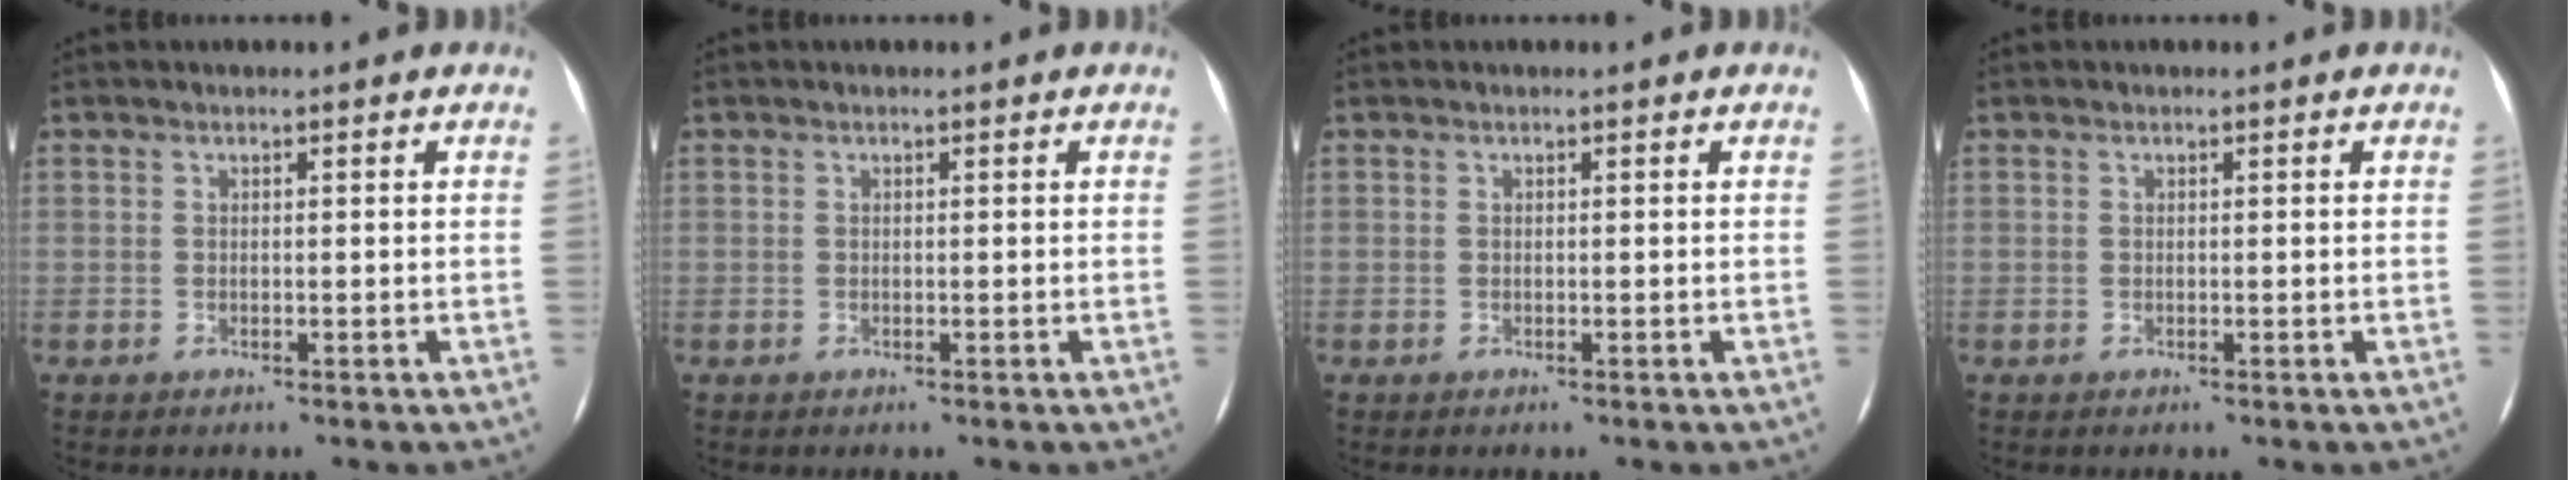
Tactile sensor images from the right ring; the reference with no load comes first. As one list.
[{"total": 0.0}, {"total": 0.0}, {"total": 0.0}]